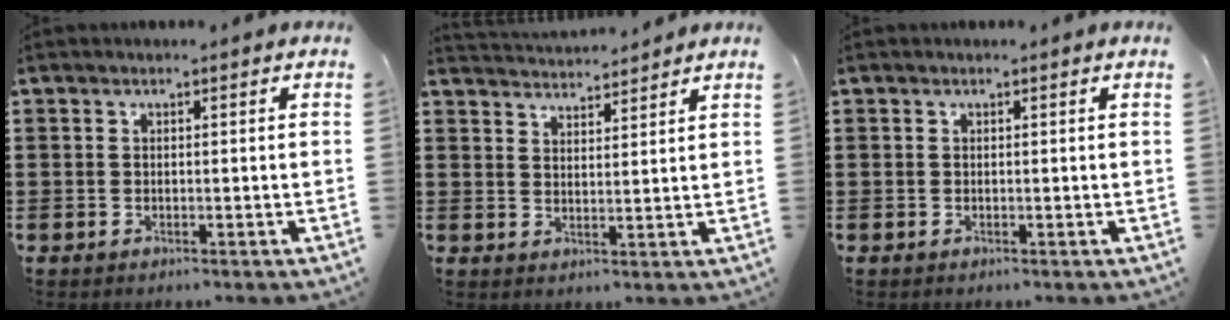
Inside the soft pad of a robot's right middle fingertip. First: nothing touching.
{"total": 3.1, "force": [3.1, 0.0, -0.3], "torque": [-0.005, -0.014, 0.057]}
{"total": 0.0}